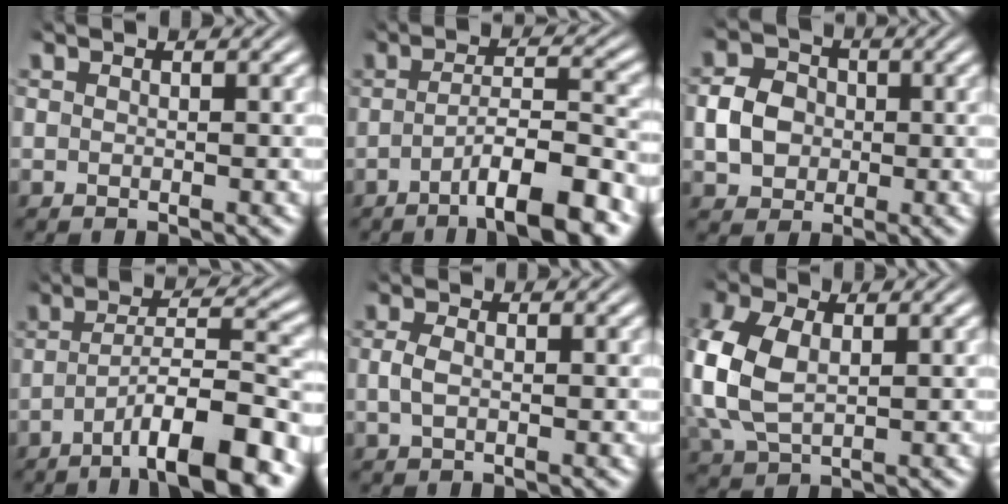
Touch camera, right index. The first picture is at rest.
{"total": 6.8, "force": [-4.0, 1.3, 5.3], "torque": [-0.074, 0.000, -0.061]}
{"total": 4.2, "force": [-0.3, 3.5, 2.2], "torque": [-0.035, -0.003, -0.003]}
{"total": 7.8, "force": [-3.9, 1.6, 6.6], "torque": [-0.095, 0.003, -0.058]}
{"total": 1.2, "force": [-0.2, 0.5, 1.1], "torque": [-0.030, -0.003, -0.002]}
{"total": 6.9, "force": [0.3, 5.2, 4.5], "torque": [-0.139, -0.020, 0.022]}